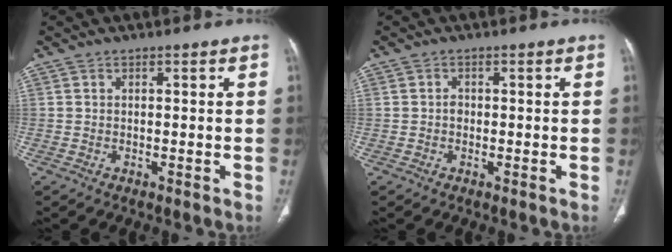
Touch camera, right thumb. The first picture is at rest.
{"total": 1.1, "force": [-0.1, 0.9, 0.6], "torque": [-0.006, 0.004, -0.004]}